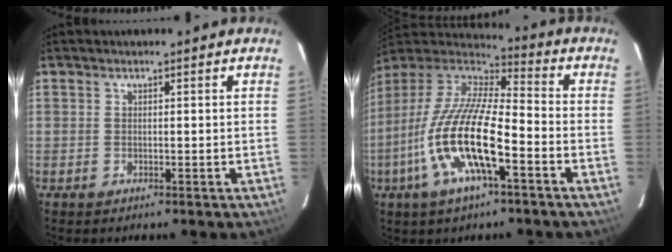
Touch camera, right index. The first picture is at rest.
{"total": 19.2, "force": [-7.3, 5.1, 17.0], "torque": [-0.333, -0.025, -0.146]}